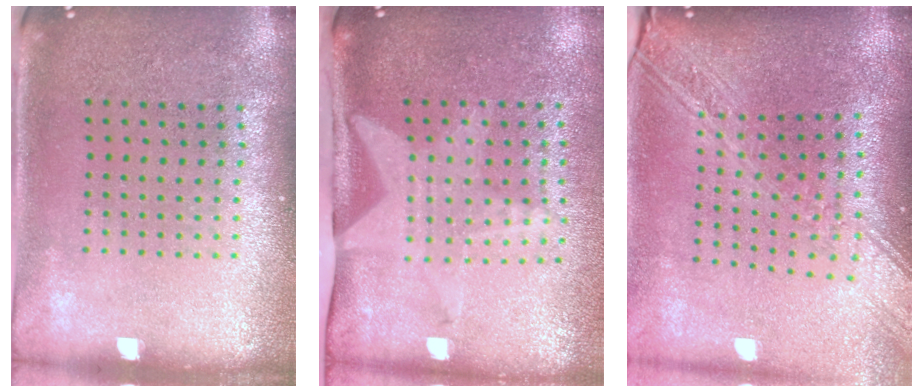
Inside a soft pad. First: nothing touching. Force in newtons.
{"total": 2.1, "press": 1.6, "slide": 1.3}
{"total": 2.7, "press": 2.2, "slide": 1.5}